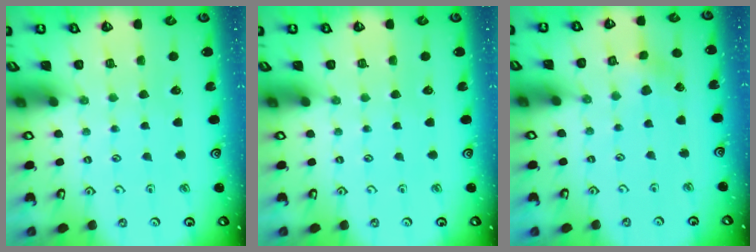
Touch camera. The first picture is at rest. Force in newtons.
{"total": 0.0}
{"total": 2.3, "press": 2.2, "slide": 0.3}